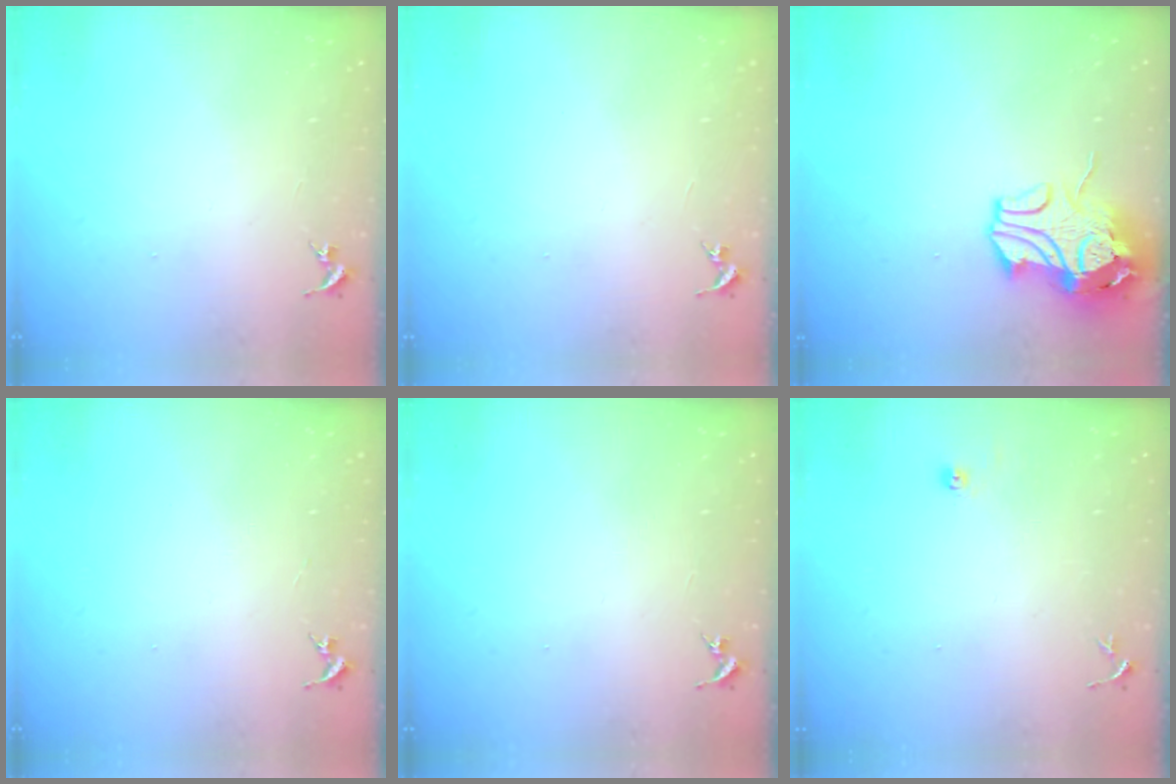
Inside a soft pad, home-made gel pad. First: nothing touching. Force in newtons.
{"total": 0.0}
{"total": 13.3, "press": 13.1, "slide": 2.0}
{"total": 0.0}
{"total": 0.0}
{"total": 5.1, "press": 5.0, "slide": 0.4}